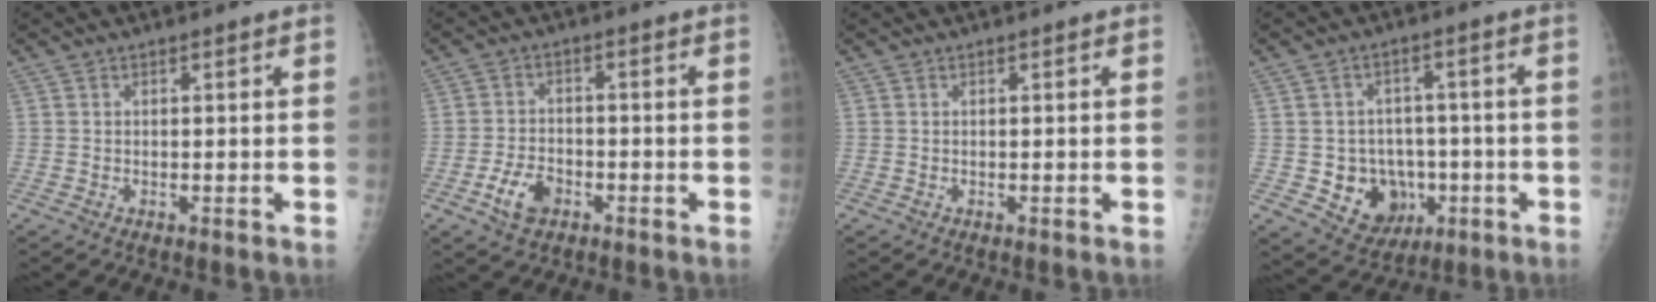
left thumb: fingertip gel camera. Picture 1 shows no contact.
{"total": 5.9, "force": [-2.8, 3.7, 3.5], "torque": [-0.061, 0.016, -0.051]}
{"total": 0.0}
{"total": 10.5, "force": [-2.4, 9.0, 4.8], "torque": [-0.032, 0.015, -0.022]}